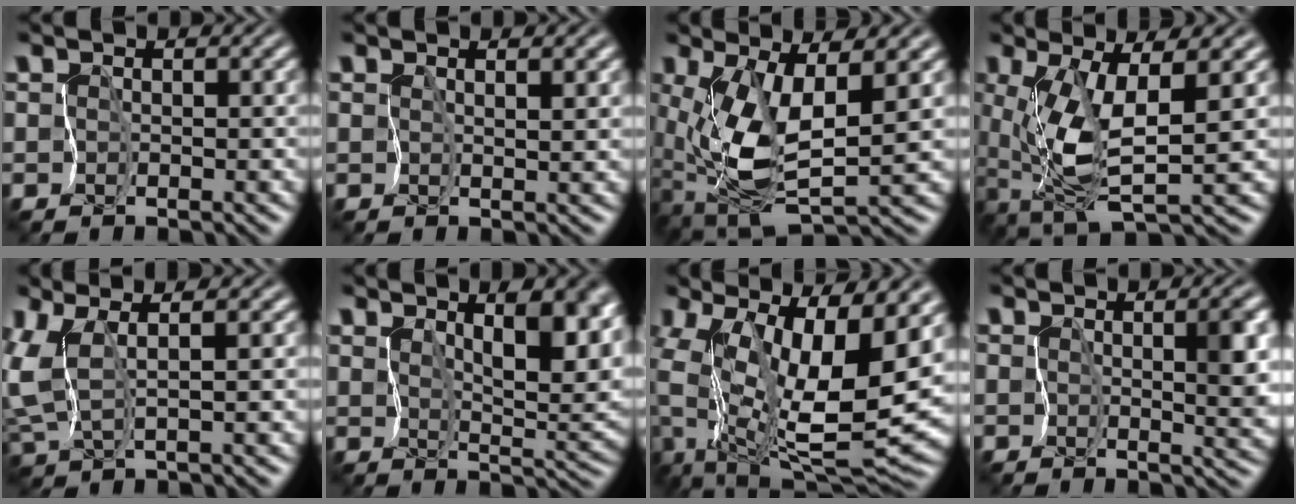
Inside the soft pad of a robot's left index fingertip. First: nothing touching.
{"total": 2.2, "force": [1.3, 0.5, 1.7], "torque": [-0.019, -0.006, 0.016]}
{"total": 8.0, "force": [0.2, 3.3, 7.3], "torque": [-0.163, -0.020, 0.008]}
{"total": 6.5, "force": [-0.1, 1.8, 6.2], "torque": [-0.134, -0.011, 0.000]}
{"total": 4.0, "force": [1.2, 1.3, 3.6], "torque": [-0.099, 0.001, 0.030]}
{"total": 7.5, "force": [3.4, 2.9, 5.9], "torque": [-0.079, -0.007, 0.051]}
{"total": 14.8, "force": [-0.4, 6.4, 13.4], "torque": [-0.248, -0.016, 0.000]}
{"total": 5.3, "force": [1.0, 1.8, 4.8], "torque": [-0.067, -0.005, 0.017]}